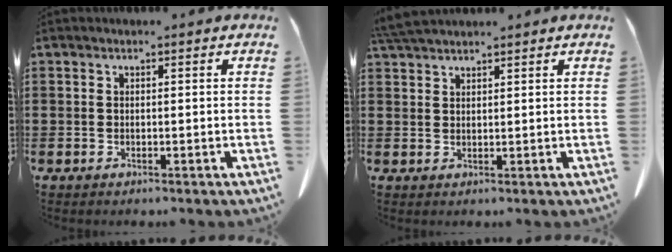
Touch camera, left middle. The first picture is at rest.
{"total": 3.6, "force": [3.3, 0.5, 1.4], "torque": [-0.038, -0.003, 0.064]}